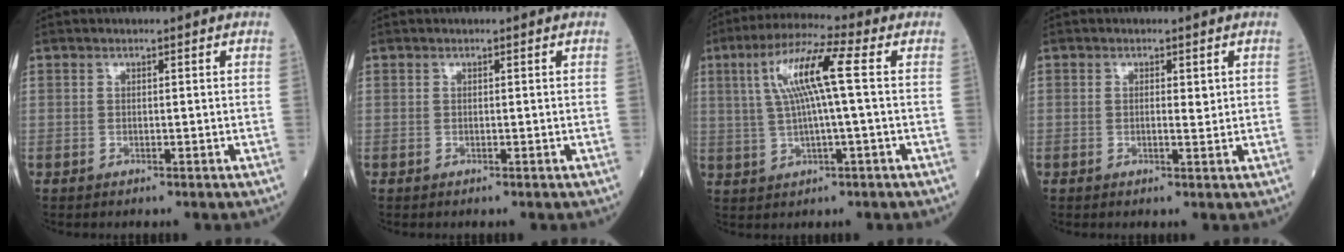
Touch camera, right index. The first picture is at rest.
{"total": 0.0}
{"total": 9.8, "force": [1.9, 0.2, 9.6], "torque": [-0.186, 0.021, 0.036]}
{"total": 1.4, "force": [0.3, 0.5, 1.2], "torque": [-0.020, 0.000, 0.004]}